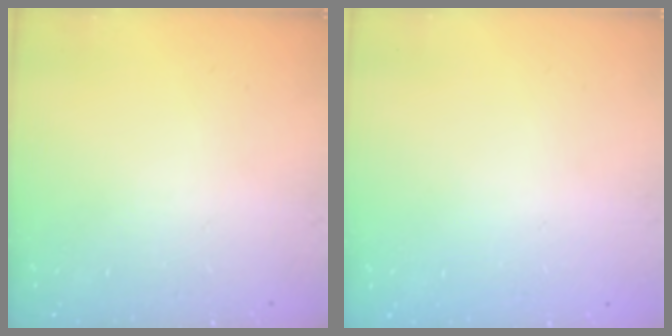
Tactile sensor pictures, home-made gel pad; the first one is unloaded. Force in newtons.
{"total": 0.0}